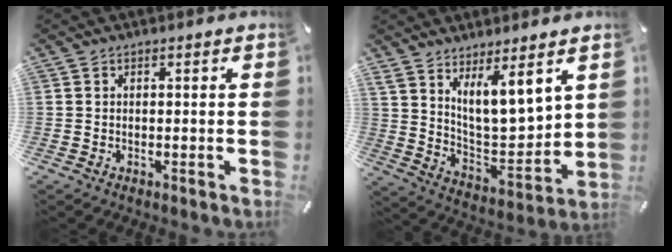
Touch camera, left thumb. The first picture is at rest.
{"total": 11.2, "force": [8.7, 3.5, 6.2], "torque": [-0.106, -0.068, 0.160]}